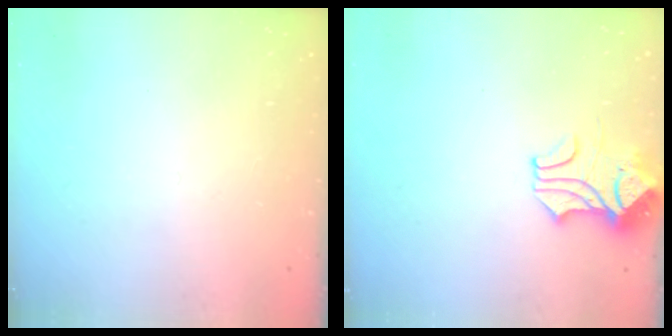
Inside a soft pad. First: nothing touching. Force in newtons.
{"total": 2.0, "press": 1.7, "slide": 1.1}